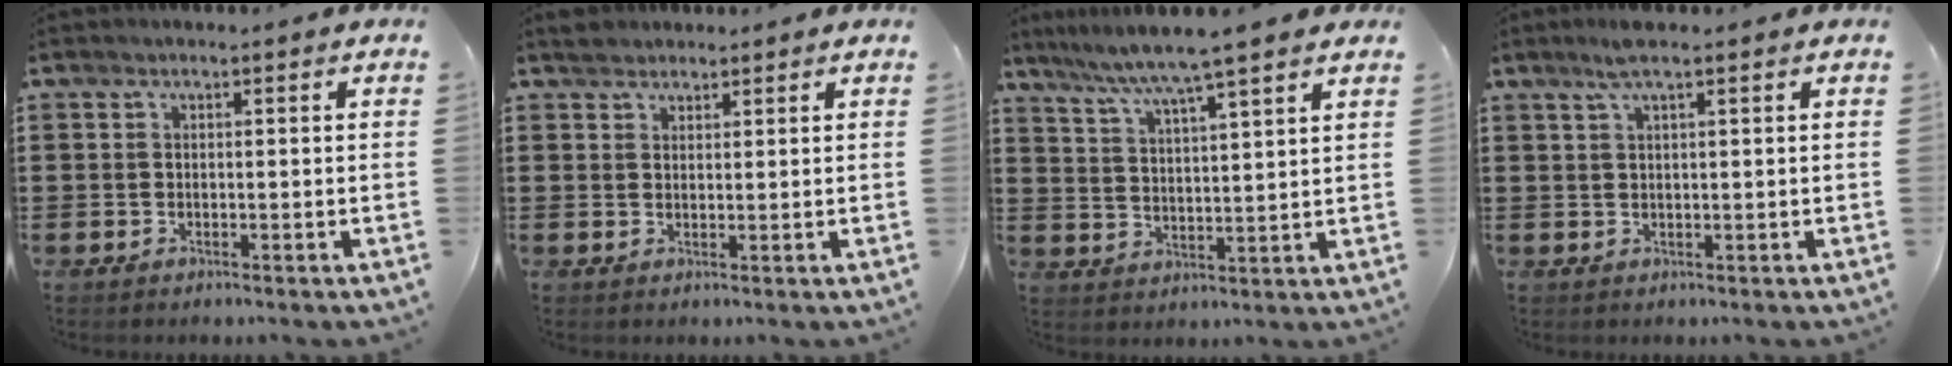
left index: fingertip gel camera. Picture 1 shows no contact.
{"total": 1.8, "force": [1.7, 0.8, 0.0], "torque": [-0.005, 0.006, 0.034]}
{"total": 5.8, "force": [5.0, -0.9, 2.9], "torque": [-0.076, -0.030, 0.080]}
{"total": 2.8, "force": [1.8, 0.2, 2.1], "torque": [-0.045, 0.003, 0.031]}